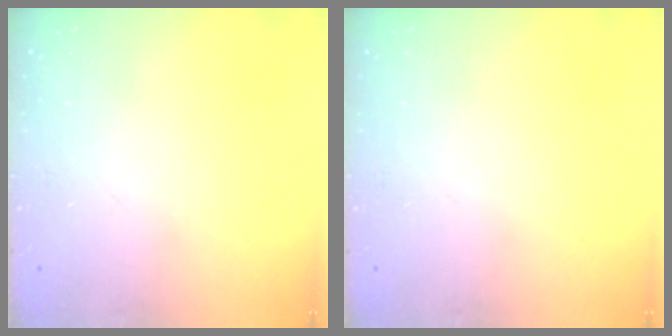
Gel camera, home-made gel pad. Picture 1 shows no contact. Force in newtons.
{"total": 0.0}